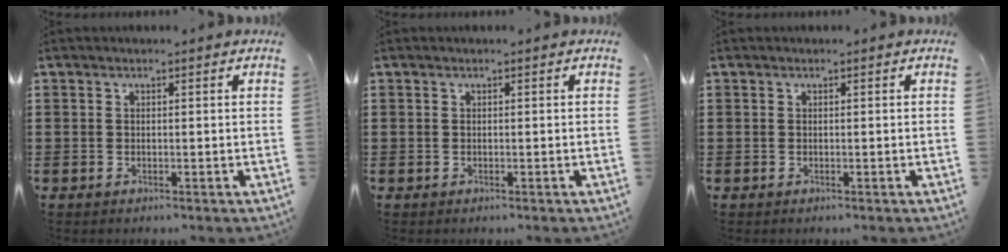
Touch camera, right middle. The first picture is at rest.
{"total": 0.0}
{"total": 0.0}